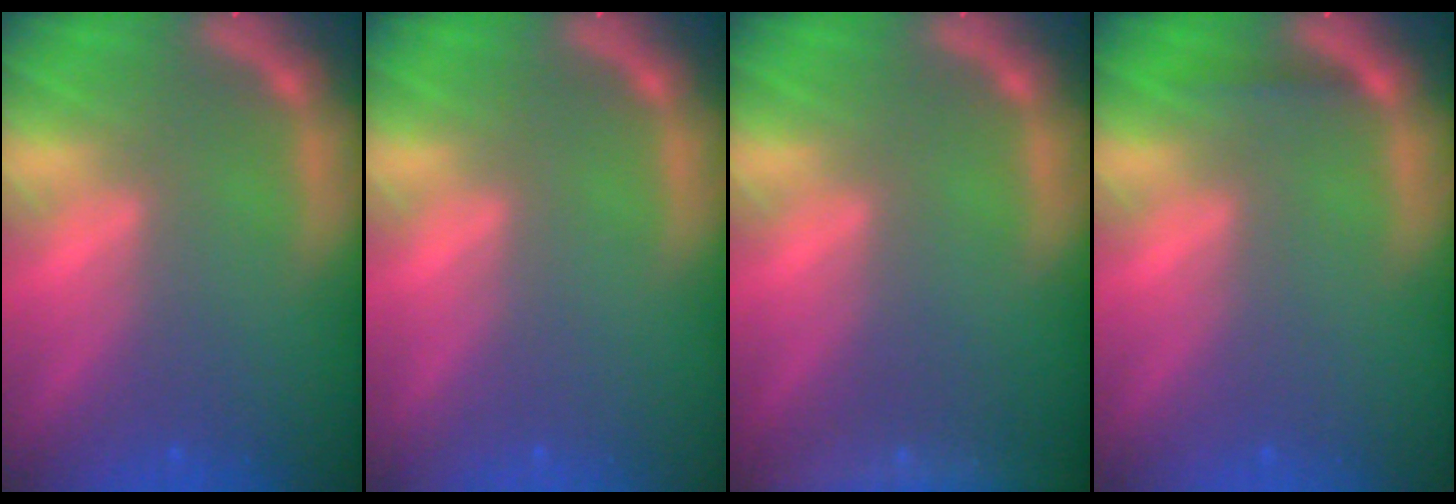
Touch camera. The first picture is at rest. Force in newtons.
{"total": 0.0}
{"total": 9.0}
{"total": 0.9}